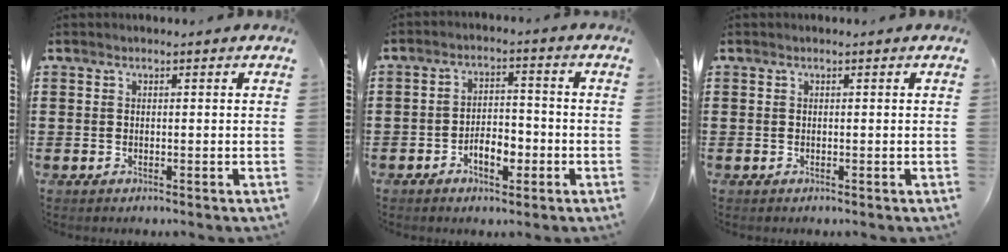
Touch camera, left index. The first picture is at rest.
{"total": 4.8, "force": [-2.3, 2.4, 3.6], "torque": [-0.053, 0.003, -0.043]}
{"total": 0.0}